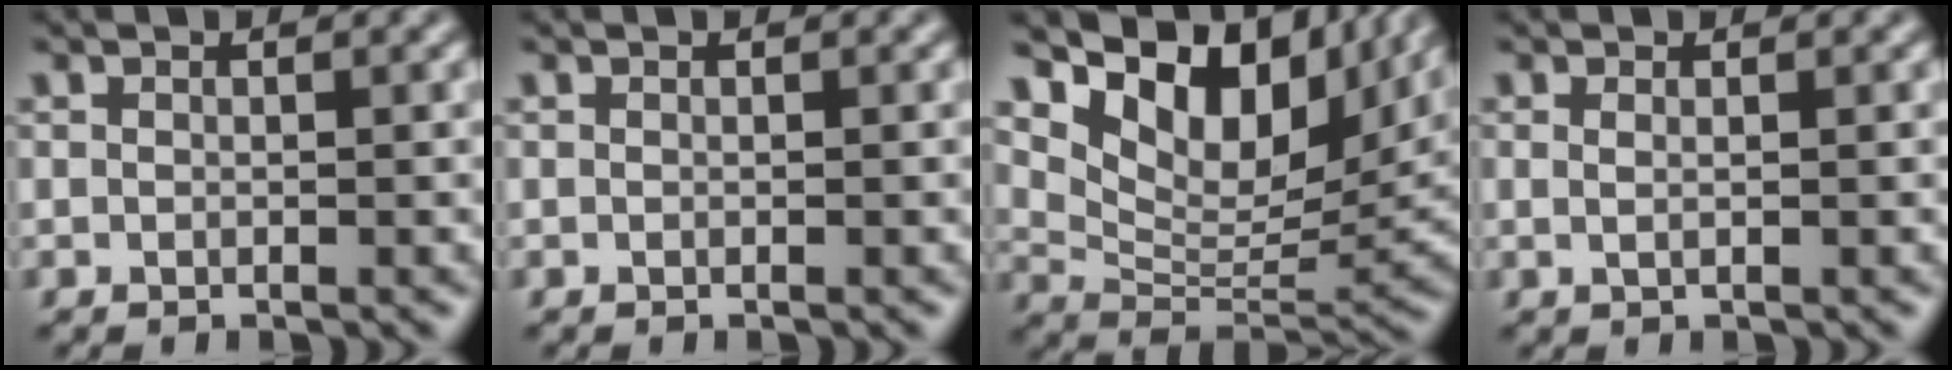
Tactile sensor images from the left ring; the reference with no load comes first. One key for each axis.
{"total": 0.0}
{"total": 12.9, "fx": 7.6, "fy": 6.4, "fz": 8.2, "tx": -0.144, "ty": 0.004, "tz": 0.144}
{"total": 0.7, "fx": 0.3, "fy": 0.2, "fz": 0.6, "tx": -0.012, "ty": -0.004, "tz": 0.002}